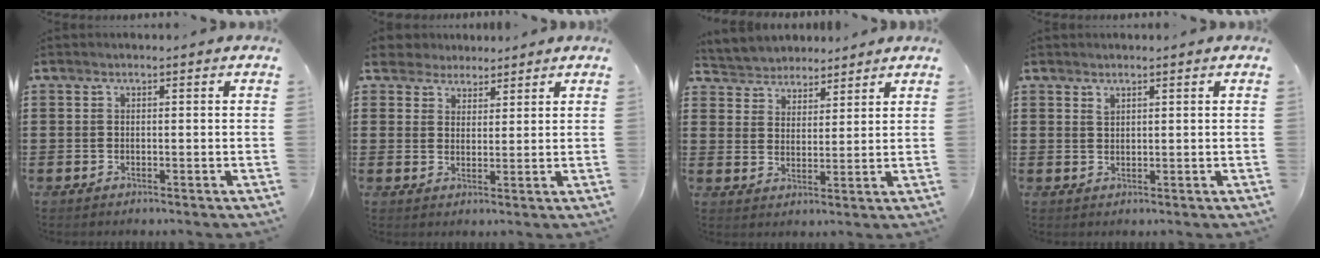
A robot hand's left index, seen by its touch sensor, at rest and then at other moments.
{"total": 3.5, "force": [2.9, 1.9, -0.2], "torque": [-0.014, 0.006, 0.055]}
{"total": 3.9, "force": [3.6, 1.4, -0.8], "torque": [-0.007, -0.012, 0.064]}
{"total": 1.1, "force": [0.9, 0.4, 0.5], "torque": [-0.013, 0.002, 0.017]}